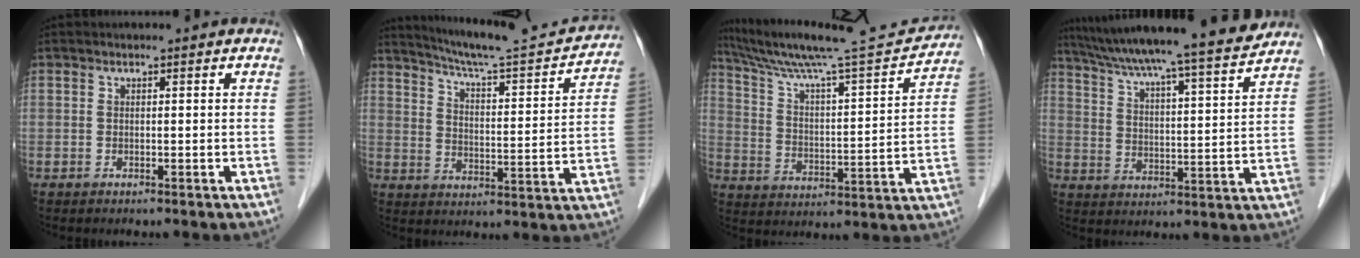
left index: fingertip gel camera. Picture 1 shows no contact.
{"total": 18.2, "force": [17.0, 1.0, 6.6], "torque": [-0.103, -0.024, 0.234]}
{"total": 18.9, "force": [17.7, -0.3, 6.8], "torque": [-0.122, -0.019, 0.270]}
{"total": 19.4, "force": [17.4, -0.5, 8.6], "torque": [-0.143, -0.017, 0.254]}